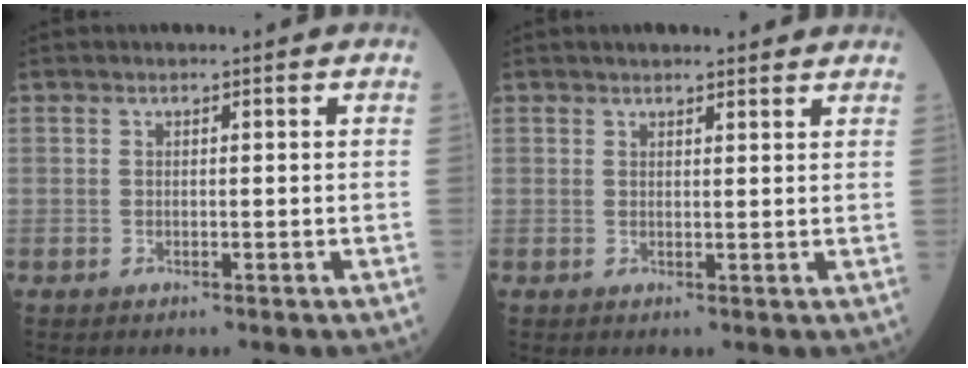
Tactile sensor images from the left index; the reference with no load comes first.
{"total": 7.1, "force": [6.3, 1.5, 2.8], "torque": [-0.032, 0.017, 0.073]}